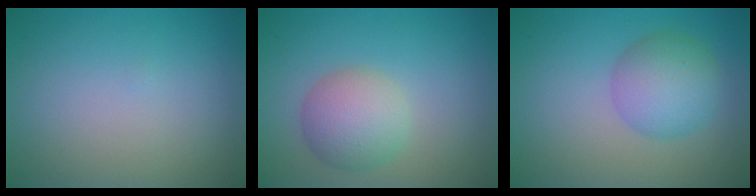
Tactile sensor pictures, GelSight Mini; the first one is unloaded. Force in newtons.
{"total": 4.1, "press": 4.1, "slide": 0.1}
{"total": 4.4, "press": 4.4, "slide": 0.1}